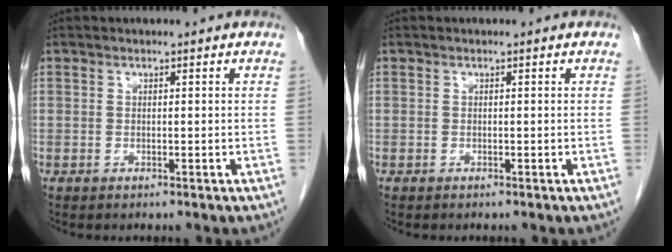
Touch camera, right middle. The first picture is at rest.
{"total": 0.0}